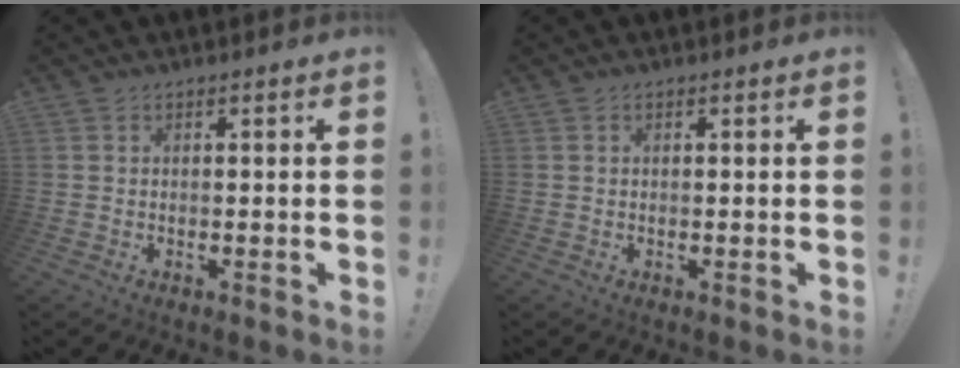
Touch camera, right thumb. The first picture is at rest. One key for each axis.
{"total": 0.0}